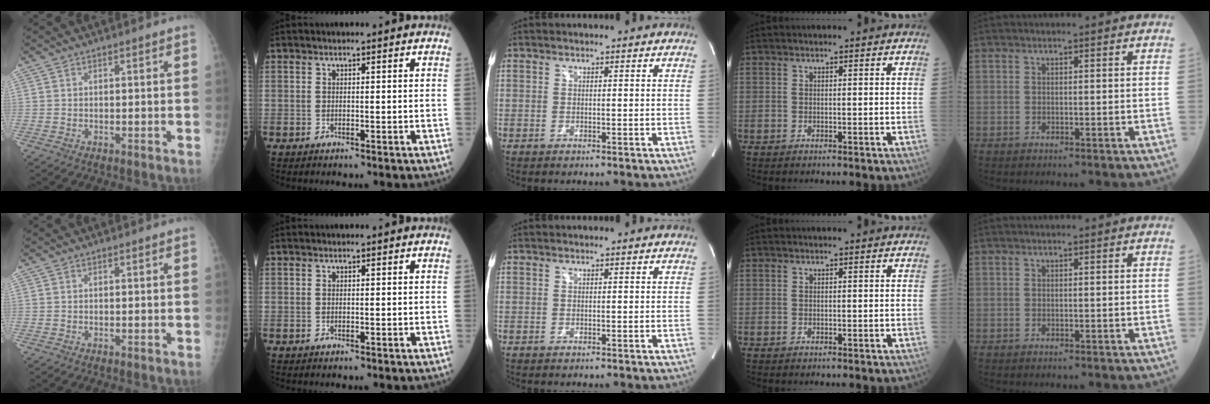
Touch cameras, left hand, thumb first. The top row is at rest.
{}